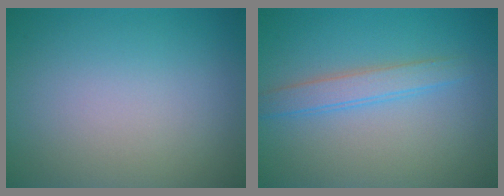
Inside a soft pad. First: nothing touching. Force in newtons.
{"total": 2.4, "press": 2.4, "slide": 0.1}